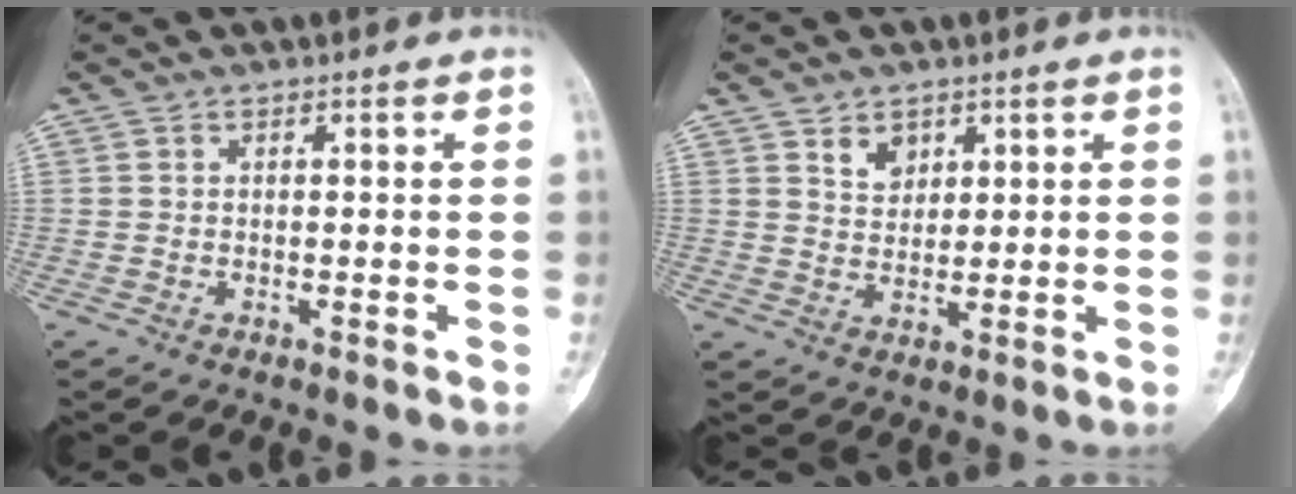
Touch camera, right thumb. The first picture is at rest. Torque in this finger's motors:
{"motor_torque": [-0.71, 0.63, 0.39, 0.59, 0.10]}